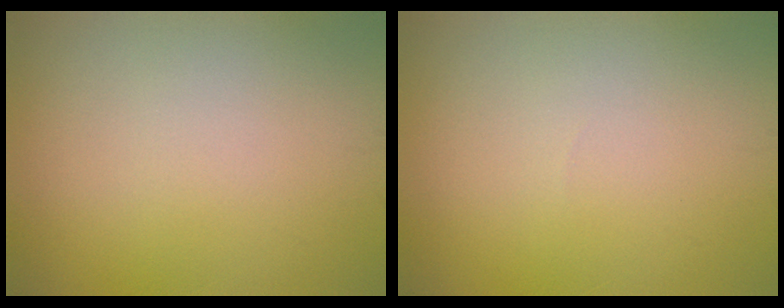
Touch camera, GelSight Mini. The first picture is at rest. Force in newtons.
{"total": 0.0}